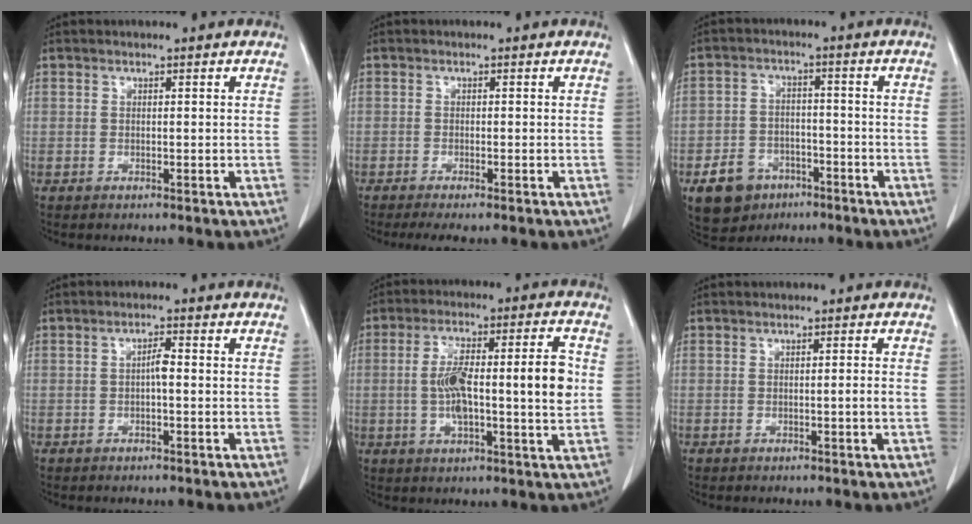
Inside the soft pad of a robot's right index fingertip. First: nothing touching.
{"total": 3.7, "force": [-3.0, 0.2, 2.2], "torque": [-0.031, -0.008, -0.047]}
{"total": 7.3, "force": [-4.0, 5.5, 2.6], "torque": [-0.052, 0.008, -0.057]}
{"total": 1.9, "force": [-0.2, 0.3, 1.8], "torque": [-0.032, 0.004, -0.005]}
{"total": 13.5, "force": [0.3, 2.3, 13.3], "torque": [-0.224, 0.022, 0.002]}
{"total": 1.2, "force": [-0.3, -0.4, 1.1], "torque": [-0.015, -0.002, -0.004]}